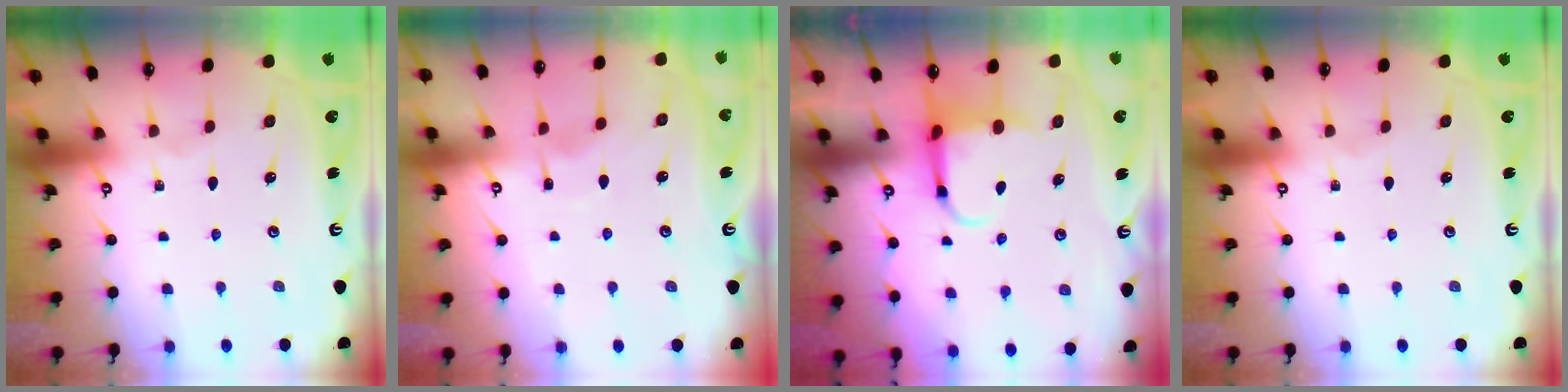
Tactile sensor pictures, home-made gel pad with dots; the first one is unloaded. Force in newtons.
{"total": 5.3, "press": 5.3, "slide": 0.5}
{"total": 5.0, "press": 4.9, "slide": 0.8}
{"total": 0.0}